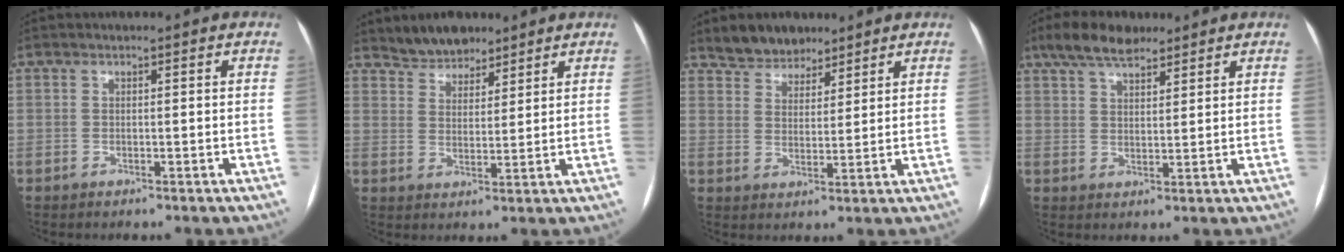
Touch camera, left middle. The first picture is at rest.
{"total": 5.7, "force": [5.0, 2.4, 1.2], "torque": [-0.022, 0.009, 0.094]}
{"total": 6.0, "force": [5.1, 3.0, 1.2], "torque": [-0.019, 0.009, 0.093]}
{"total": 7.6, "force": [5.8, 2.8, 4.0], "torque": [-0.077, 0.018, 0.105]}